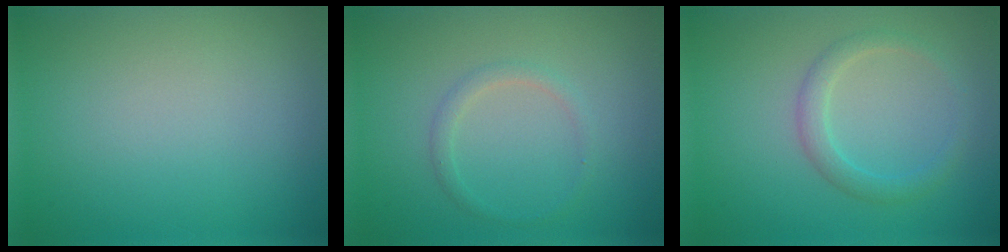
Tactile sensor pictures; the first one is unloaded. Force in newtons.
{"total": 1.2, "press": 1.2, "slide": 0.1}
{"total": 2.0, "press": 2.0, "slide": 0.1}